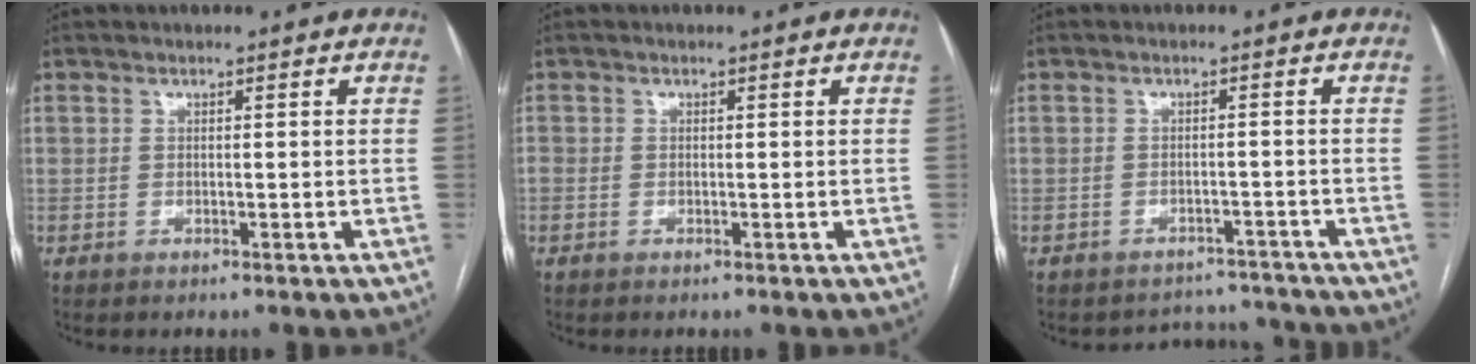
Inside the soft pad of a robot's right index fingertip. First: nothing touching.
{"total": 0.9, "force": [-0.2, 0.6, 0.6], "torque": [-0.016, 0.005, 0.000]}
{"total": 5.4, "force": [-5.1, 1.3, -1.4], "torque": [0.020, 0.023, -0.061]}